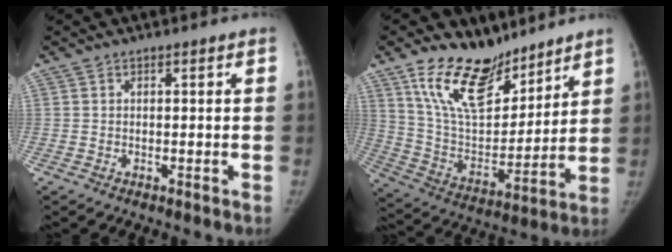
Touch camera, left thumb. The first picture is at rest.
{"total": 18.1, "force": [13.2, 8.5, 8.9], "torque": [-0.108, -0.080, 0.246]}